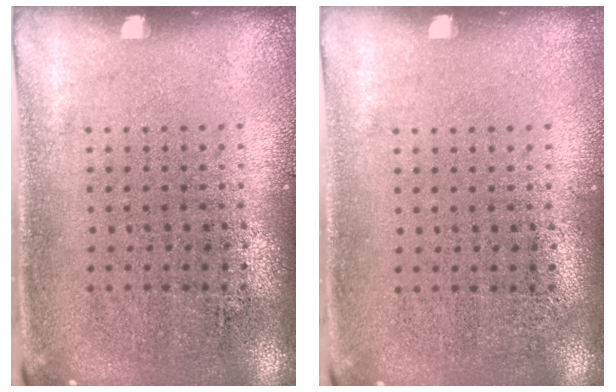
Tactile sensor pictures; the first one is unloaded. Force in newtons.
{"total": 0.0}